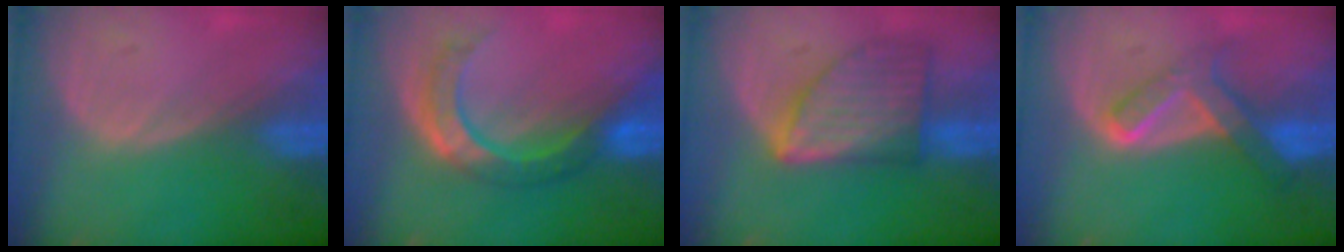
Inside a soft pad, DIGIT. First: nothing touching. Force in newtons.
{"total": 8.0, "press": 7.2, "slide": 3.6}
{"total": 8.1, "press": 8.1, "slide": 0.3}
{"total": 6.1, "press": 5.8, "slide": 1.8}